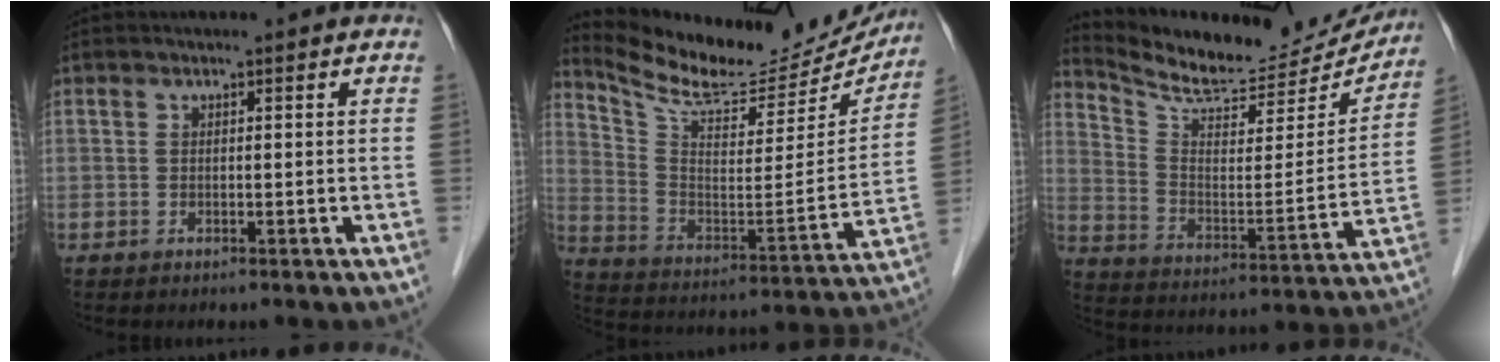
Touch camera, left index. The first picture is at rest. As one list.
[{"total": 21.9, "force": [20.3, 5.7, 5.7], "torque": [-0.095, -0.047, 0.294]}, {"total": 19.6, "force": [18.5, 4.8, 4.4], "torque": [-0.072, -0.044, 0.265]}]